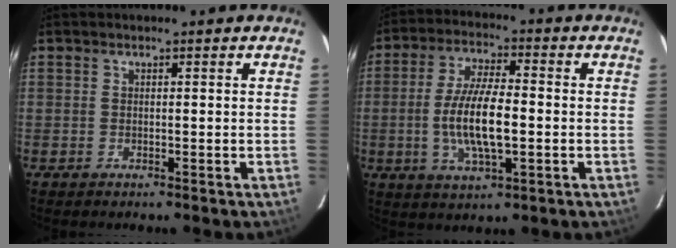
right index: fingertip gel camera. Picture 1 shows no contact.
{"total": 11.4, "force": [-1.7, 3.4, 10.7], "torque": [-0.213, -0.002, -0.030]}